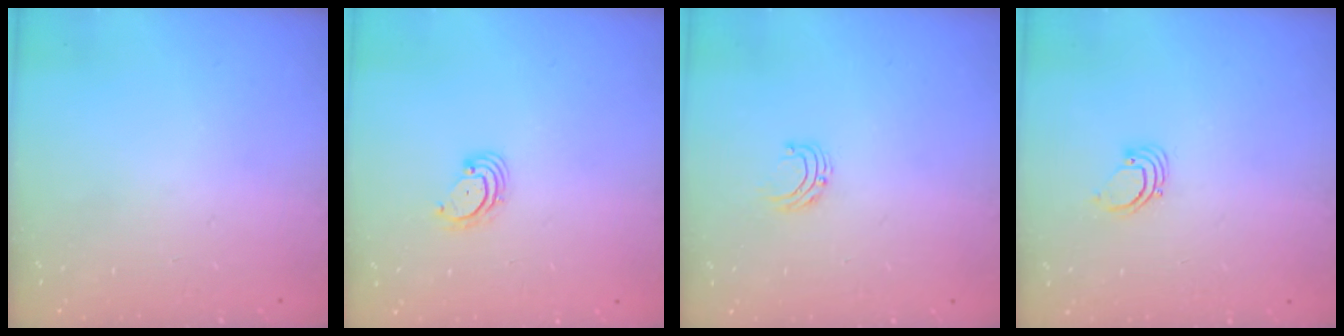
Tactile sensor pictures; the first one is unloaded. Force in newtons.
{"total": 2.9, "press": 2.9, "slide": 0.4}
{"total": 4.6, "press": 4.6, "slide": 0.5}
{"total": 2.2, "press": 2.2, "slide": 0.2}